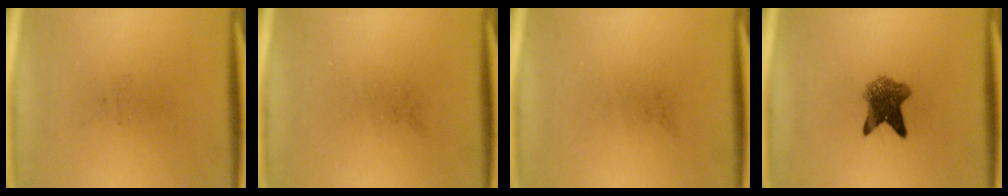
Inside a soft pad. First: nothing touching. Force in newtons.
{"total": 0.0}
{"total": 0.0}
{"total": 5.7}